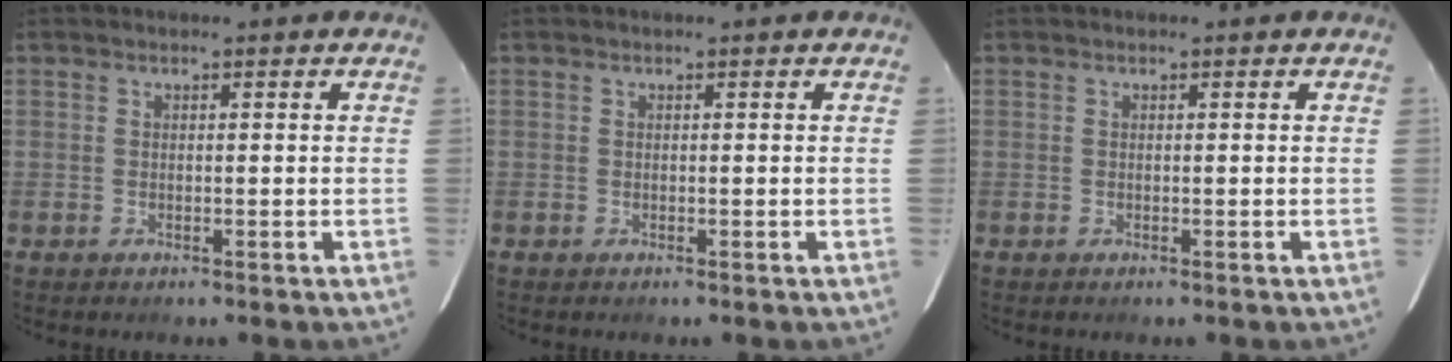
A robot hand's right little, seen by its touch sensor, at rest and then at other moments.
{"total": 0.0}
{"total": 0.0}